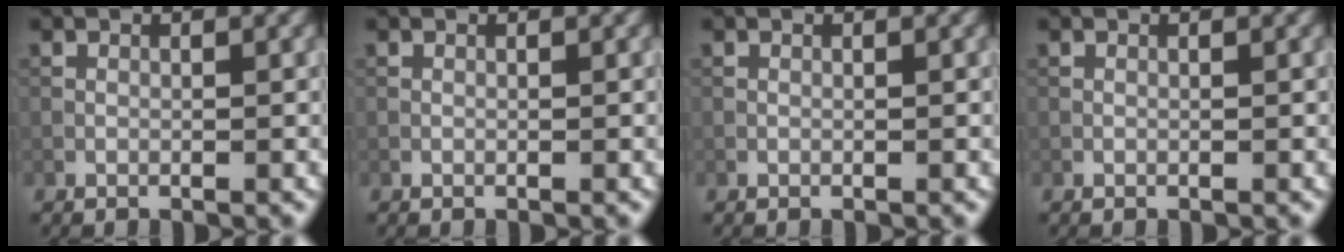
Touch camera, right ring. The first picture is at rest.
{"total": 0.0}
{"total": 0.0}
{"total": 0.0}